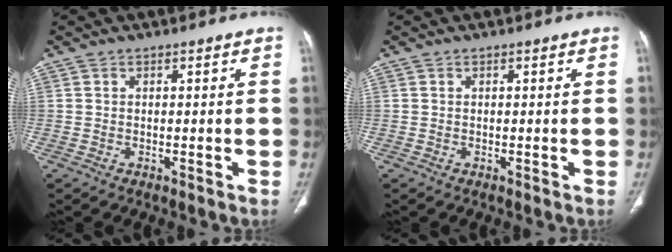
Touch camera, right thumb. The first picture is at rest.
{"total": 0.0}